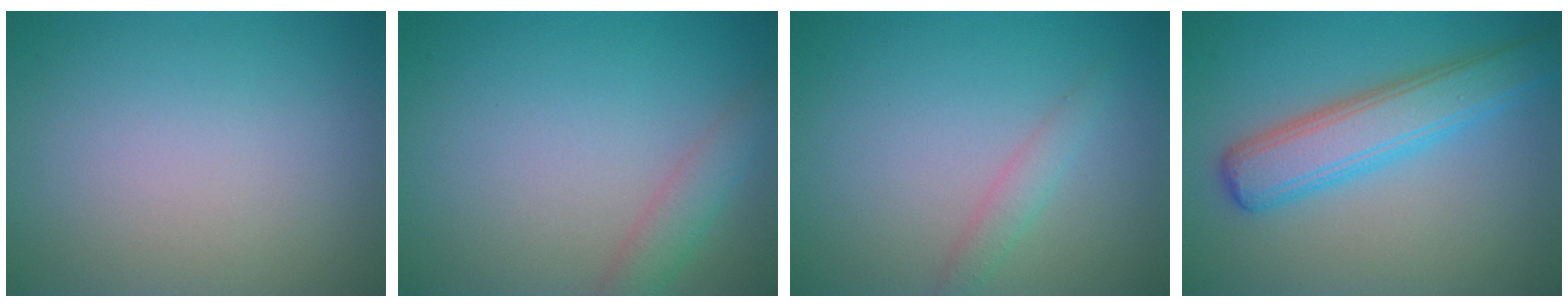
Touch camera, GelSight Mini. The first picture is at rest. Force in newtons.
{"total": 2.3, "press": 2.3, "slide": 0.1}
{"total": 1.5, "press": 1.5, "slide": 0.0}
{"total": 5.3, "press": 5.3, "slide": 0.1}